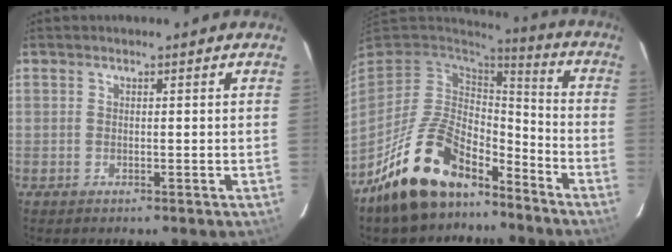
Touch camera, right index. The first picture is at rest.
{"total": 18.3, "force": [-12.9, 8.6, 9.8], "torque": [-0.206, -0.001, -0.212]}